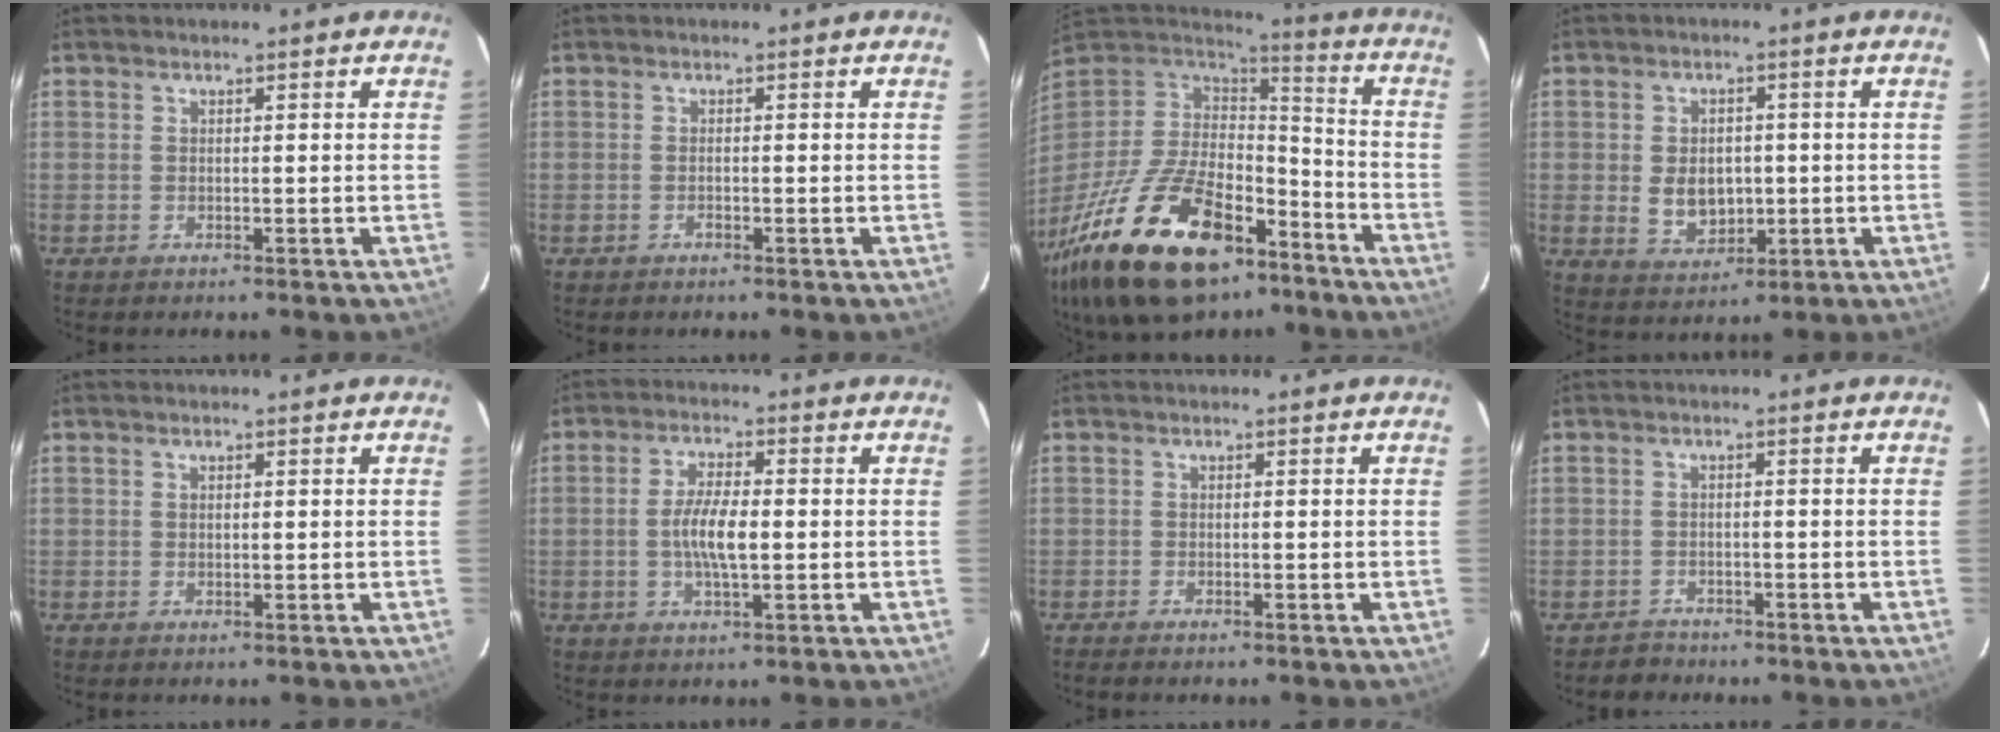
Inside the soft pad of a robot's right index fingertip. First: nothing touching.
{"total": 0.6, "force": [-0.4, 0.3, 0.4], "torque": [-0.008, 0.001, -0.007]}
{"total": 32.6, "force": [-19.8, 15.5, 20.8], "torque": [-0.414, -0.029, -0.313]}
{"total": 7.2, "force": [-0.5, 5.3, 4.8], "torque": [-0.093, -0.001, 0.005]}
{"total": 0.6, "force": [0.2, 0.4, 0.5], "torque": [-0.008, 0.003, 0.004]}
{"total": 6.6, "force": [-0.6, 1.9, 6.2], "torque": [-0.122, 0.003, -0.012]}
{"total": 1.3, "force": [-1.1, 0.3, 0.6], "torque": [-0.016, -0.003, -0.021]}
{"total": 2.7, "force": [-2.0, 1.7, -0.4], "torque": [0.005, 0.015, -0.033]}